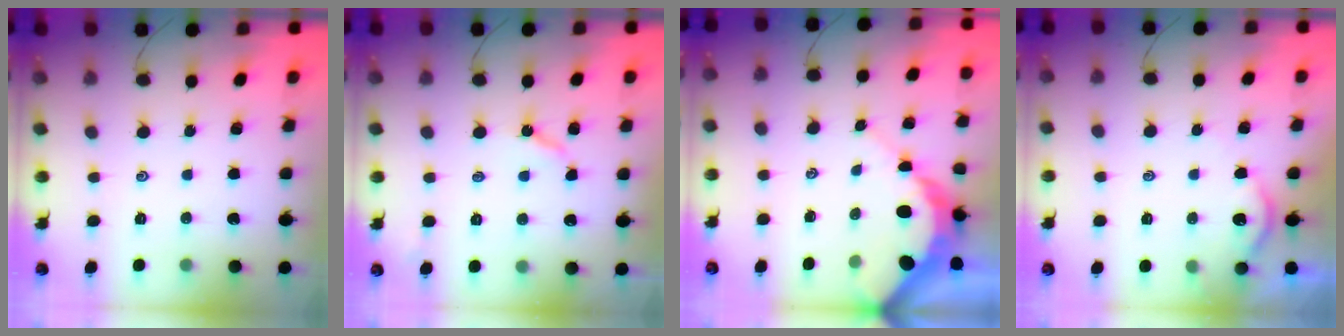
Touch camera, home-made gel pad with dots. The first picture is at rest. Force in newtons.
{"total": 4.3, "press": 4.3, "slide": 0.3}
{"total": 7.9, "press": 7.8, "slide": 0.9}
{"total": 2.9, "press": 2.9, "slide": 0.3}